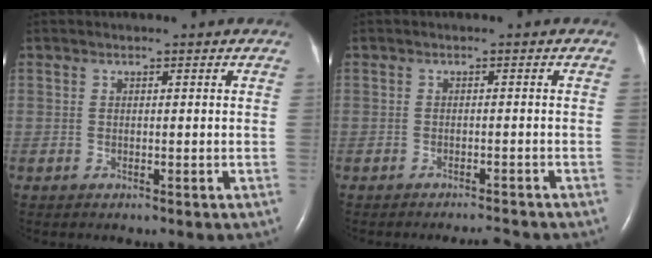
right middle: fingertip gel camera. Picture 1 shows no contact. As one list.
[{"total": 2.2, "force": [-2.1, -0.4, 0.3], "torque": [-0.007, -0.008, -0.030]}]